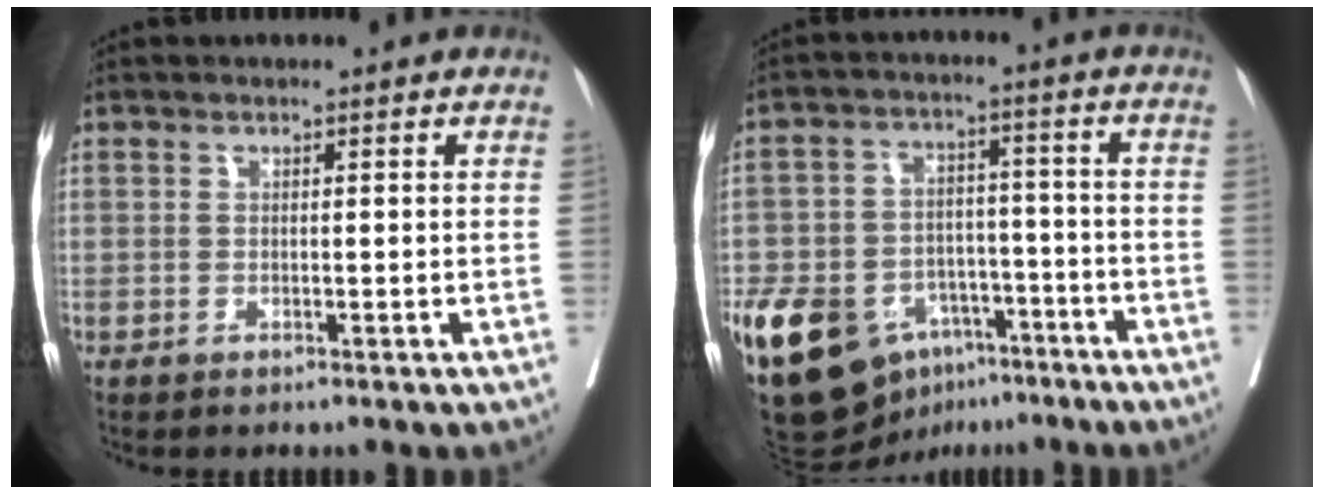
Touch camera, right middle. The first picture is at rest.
{"total": 16.6, "force": [-9.4, 10.5, 8.7], "torque": [-0.159, 0.017, -0.149]}